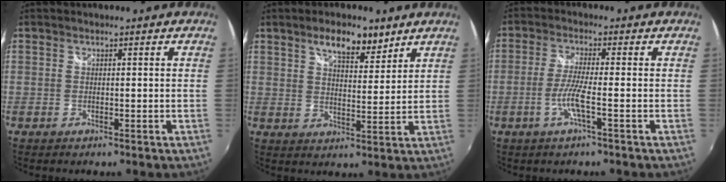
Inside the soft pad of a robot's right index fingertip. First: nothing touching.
{"total": 7.9, "force": [5.5, 3.2, 4.7], "torque": [-0.072, 0.004, 0.089]}
{"total": 4.9, "force": [-1.8, -0.4, 4.6], "torque": [-0.100, -0.006, -0.037]}